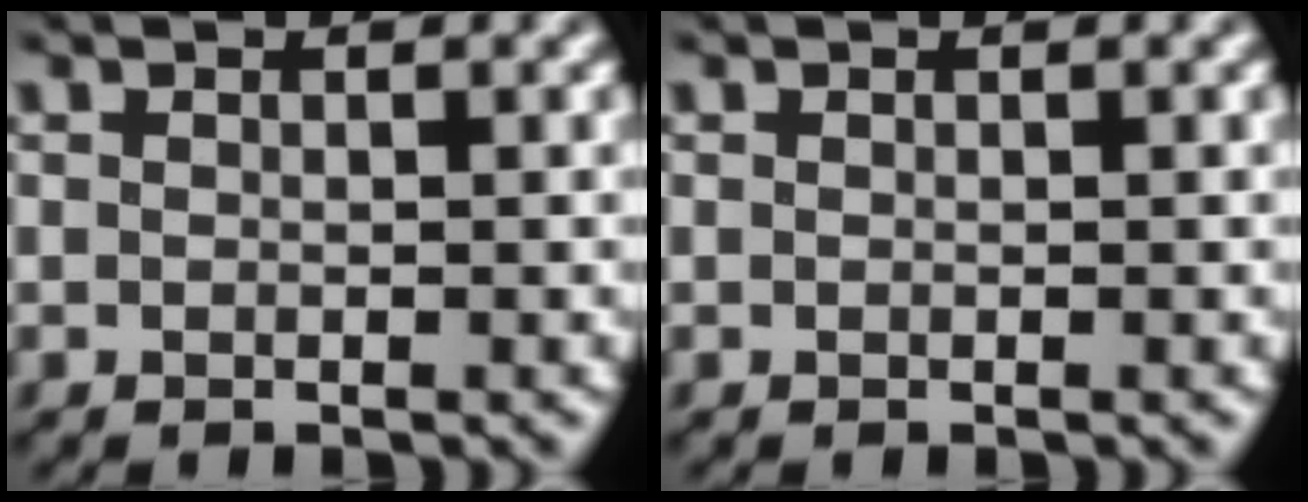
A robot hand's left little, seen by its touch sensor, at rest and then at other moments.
{"total": 0.0}